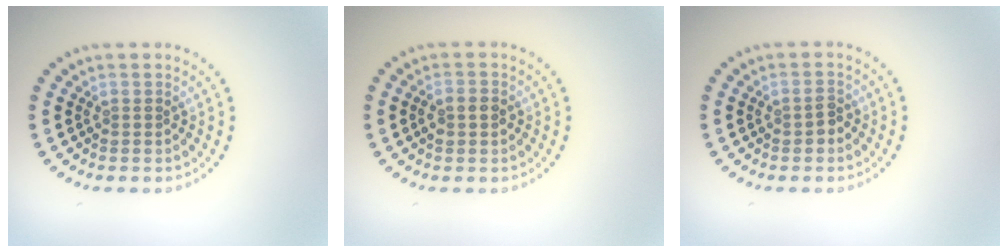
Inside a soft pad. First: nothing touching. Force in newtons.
{"total": 1.6, "press": 1.6, "slide": 0.2}
{"total": 1.3, "press": 1.2, "slide": 0.3}